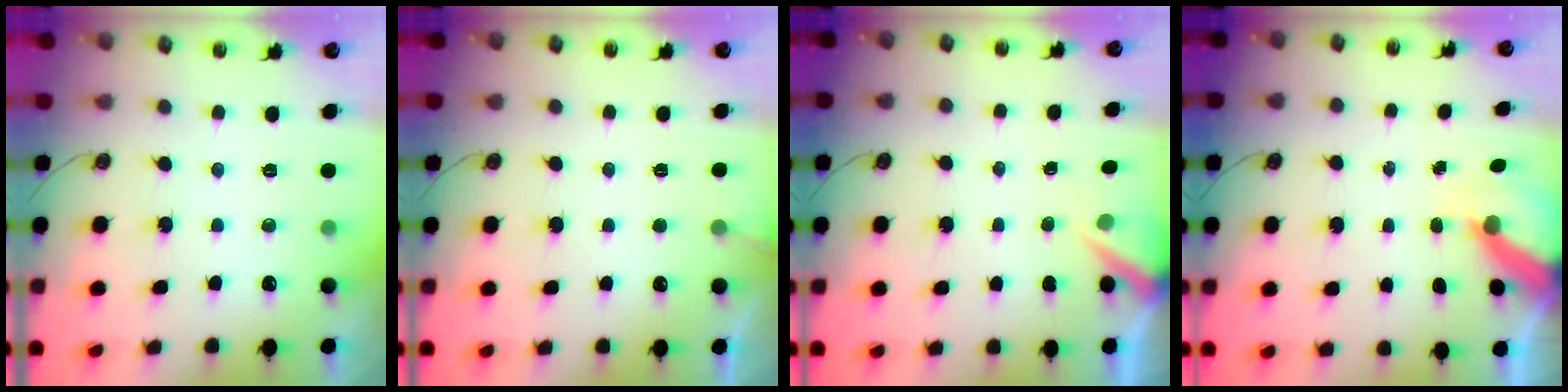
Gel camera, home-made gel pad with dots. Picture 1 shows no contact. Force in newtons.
{"total": 3.7, "press": 3.7, "slide": 0.3}
{"total": 3.1, "press": 3.0, "slide": 0.4}
{"total": 7.2, "press": 7.2, "slide": 0.9}